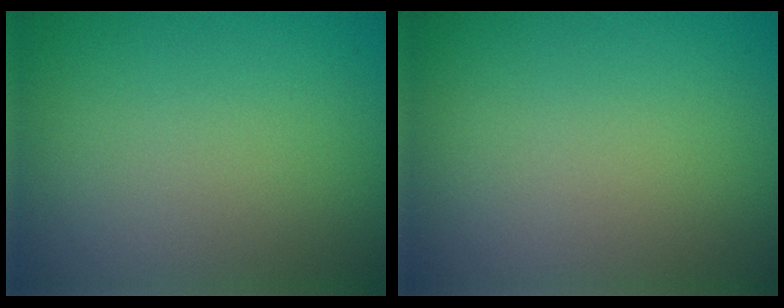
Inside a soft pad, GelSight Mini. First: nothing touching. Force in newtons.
{"total": 0.0}